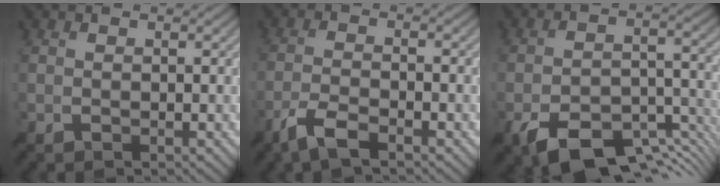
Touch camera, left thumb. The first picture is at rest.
{"total": 4.6, "force": [-3.1, 0.9, 3.3], "torque": [-0.072, -0.001, -0.071]}
{"total": 11.3, "force": [-7.4, 4.1, 7.4], "torque": [-0.129, -0.007, -0.136]}